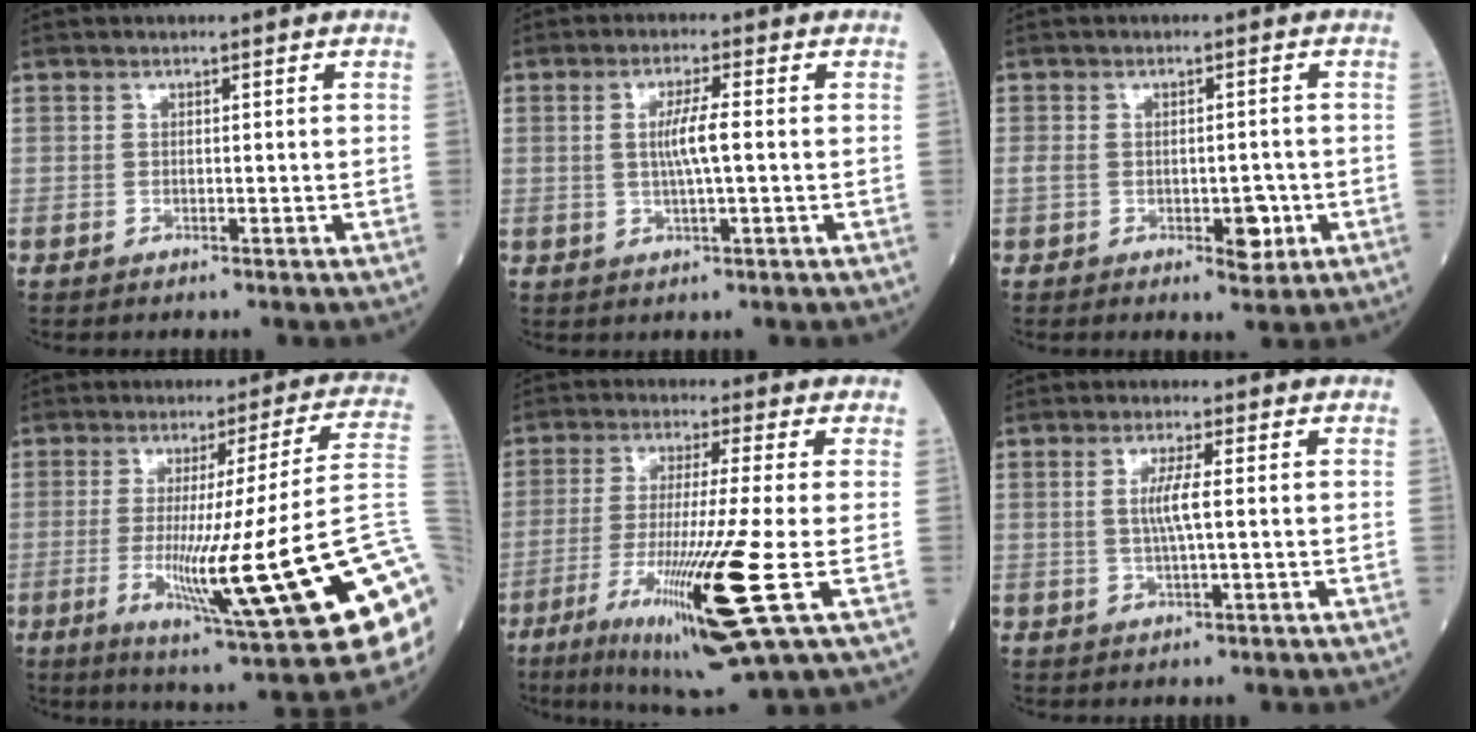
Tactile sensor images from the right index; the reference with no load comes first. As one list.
[{"total": 4.4, "force": [0.2, 0.0, 4.4], "torque": [-0.085, -0.002, 0.004]}, {"total": 4.6, "force": [-1.1, 2.2, 3.9], "torque": [-0.068, 0.007, -0.009]}, {"total": 22.8, "force": [-5.9, -0.9, 22.0], "torque": [-0.255, -0.017, -0.094]}, {"total": 16.0, "force": [-5.6, -1.0, 15.0], "torque": [-0.291, -0.051, -0.102]}, {"total": 3.7, "force": [0.3, -0.1, 3.7], "torque": [-0.076, -0.005, 0.006]}]